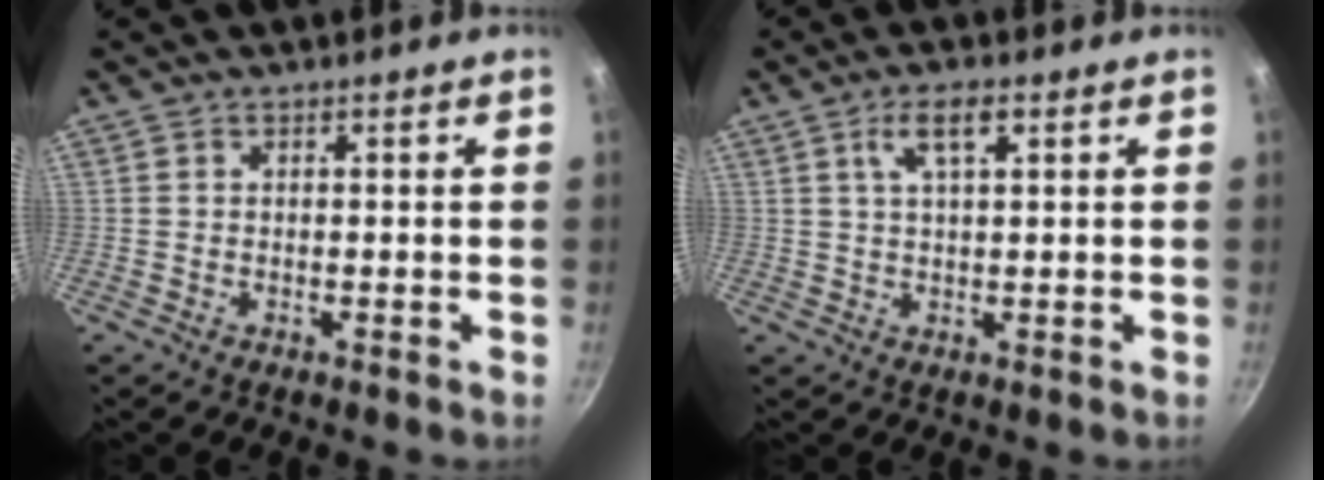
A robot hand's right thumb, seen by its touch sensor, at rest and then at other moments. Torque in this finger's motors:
{"motor_torque": [0.24, 1.67, 0.38, -0.28, 0.08]}